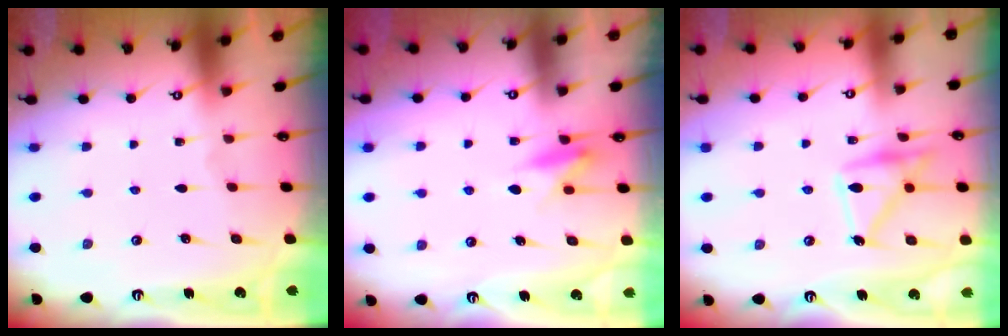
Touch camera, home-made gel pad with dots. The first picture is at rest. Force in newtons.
{"total": 6.0, "press": 6.0, "slide": 0.6}
{"total": 17.5, "press": 17.4, "slide": 1.2}